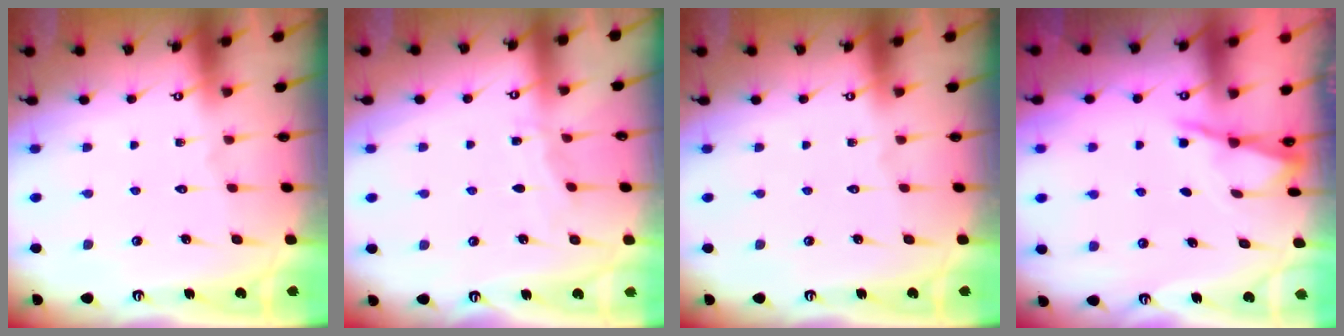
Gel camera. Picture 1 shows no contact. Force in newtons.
{"total": 4.0, "press": 4.0, "slide": 0.5}
{"total": 0.0}
{"total": 1.1, "press": 1.1, "slide": 0.1}